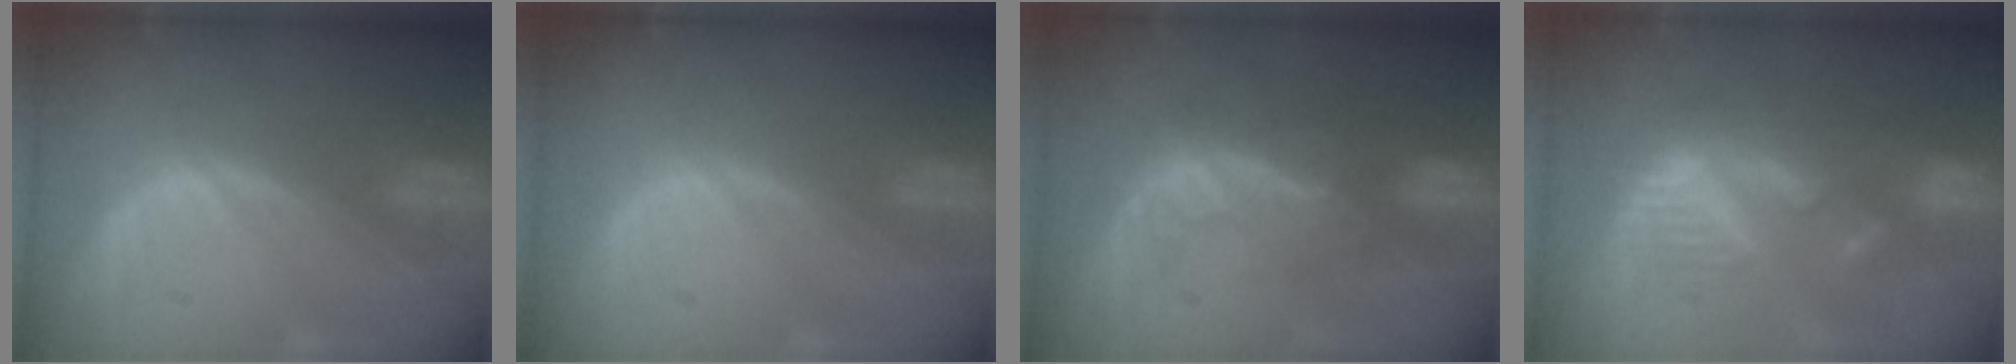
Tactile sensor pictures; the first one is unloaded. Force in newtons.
{"total": 0.0}
{"total": 8.1, "press": 7.1, "slide": 3.8}
{"total": 8.7, "press": 8.0, "slide": 3.3}